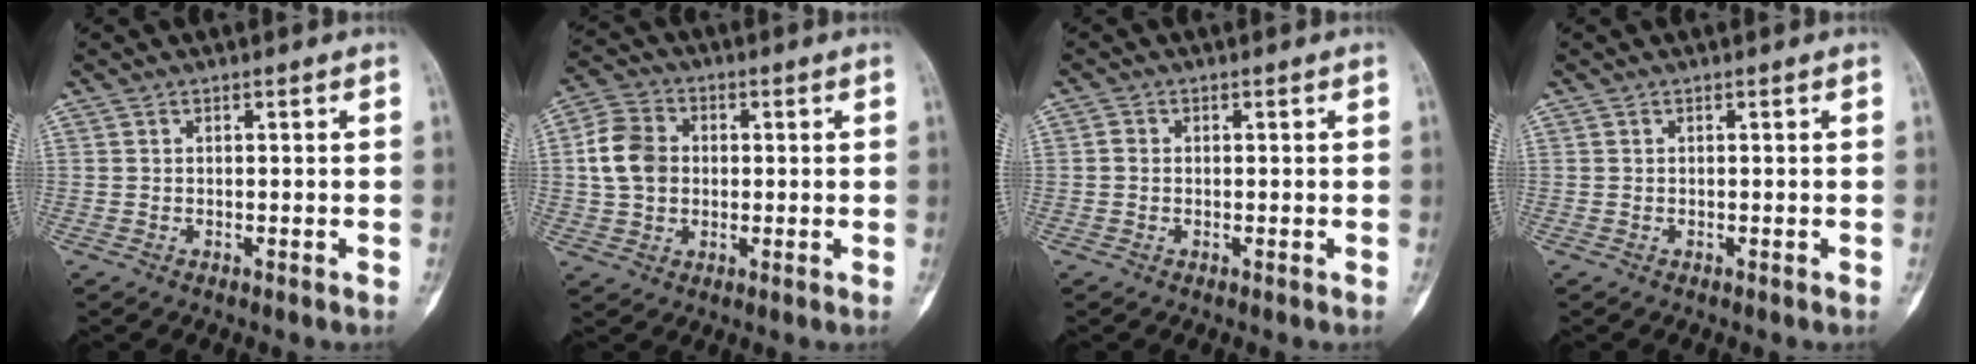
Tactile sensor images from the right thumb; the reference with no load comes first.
{"total": 9.1, "force": [0.7, 7.3, 5.5], "torque": [-0.092, 0.013, 0.007]}
{"total": 1.0, "force": [-0.1, 0.9, 0.5], "torque": [-0.003, 0.002, -0.002]}
{"total": 0.0}